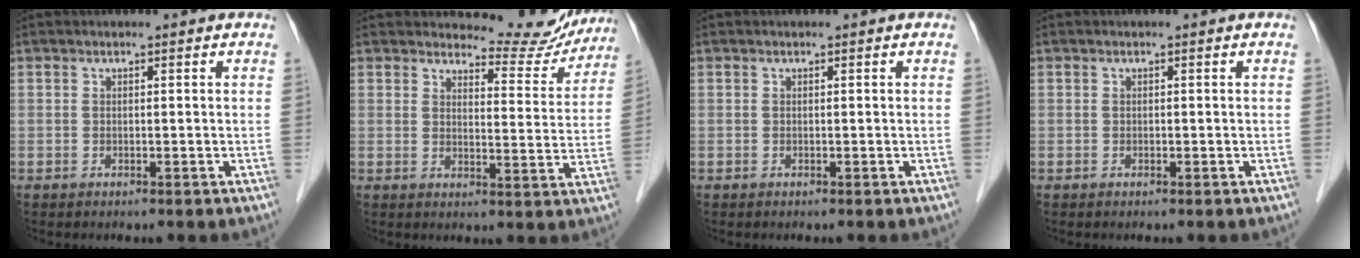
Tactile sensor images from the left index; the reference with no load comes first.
{"total": 9.4, "force": [9.1, 2.1, 0.2], "torque": [0.007, -0.030, 0.102]}
{"total": 0.0}
{"total": 0.0}